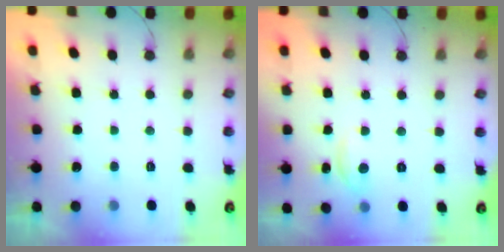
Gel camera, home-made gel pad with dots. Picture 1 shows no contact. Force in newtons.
{"total": 2.9, "press": 2.9, "slide": 0.3}